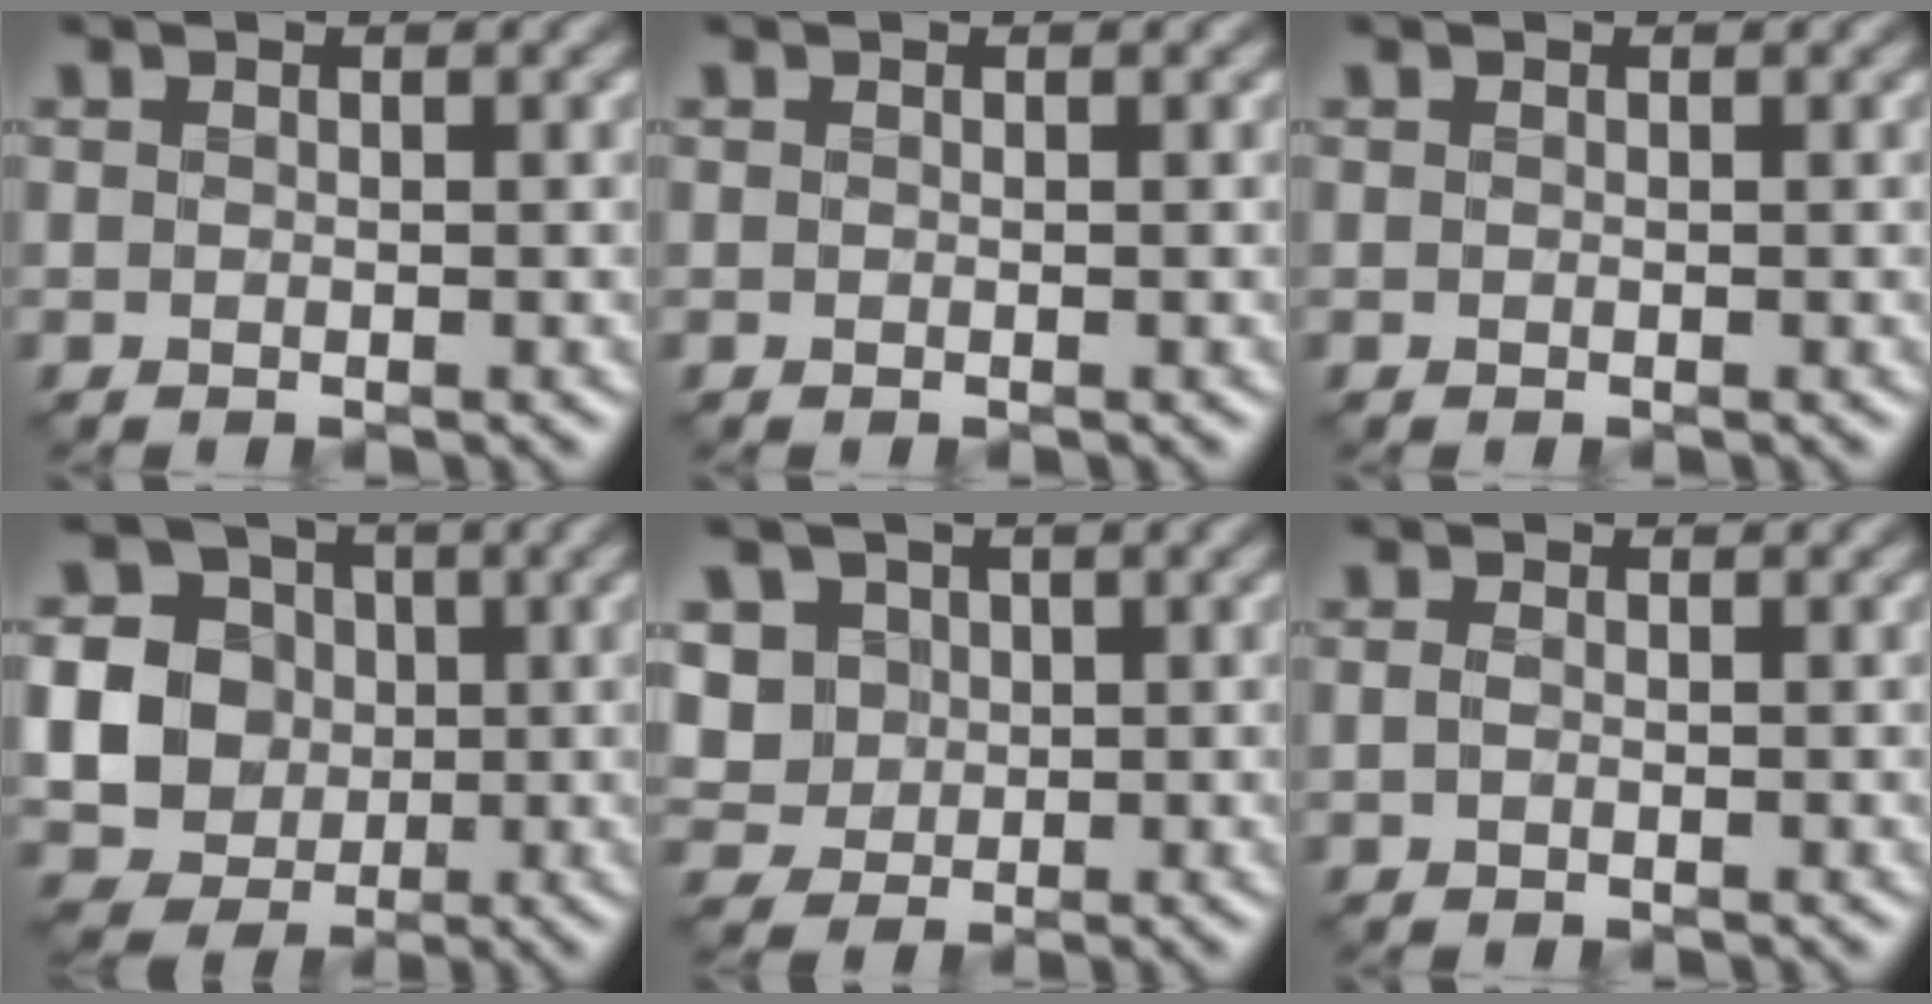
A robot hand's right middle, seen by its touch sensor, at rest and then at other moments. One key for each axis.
{"total": 0.0}
{"total": 0.0}
{"total": 12.7, "fx": 0.0, "fy": 11.8, "fz": 4.4, "tx": -0.127, "ty": 0.008, "tz": -0.019}
{"total": 5.2, "fx": 1.2, "fy": 4.6, "fz": 2.1, "tx": -0.062, "ty": 0.012, "tz": 0.020}
{"total": 0.5, "fx": -0.3, "fy": 0.3, "fz": 0.3, "tx": -0.011, "ty": 0.000, "tz": -0.005}